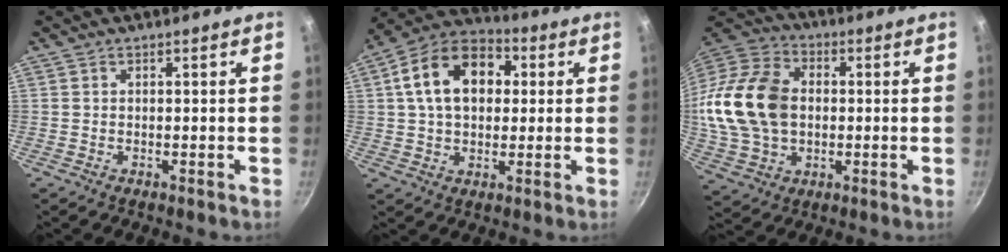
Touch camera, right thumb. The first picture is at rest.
{"total": 15.8, "force": [3.1, 10.9, 11.1], "torque": [-0.156, 0.025, 0.035]}
{"total": 20.2, "force": [0.7, 14.6, 13.9], "torque": [-0.258, 0.024, 0.015]}